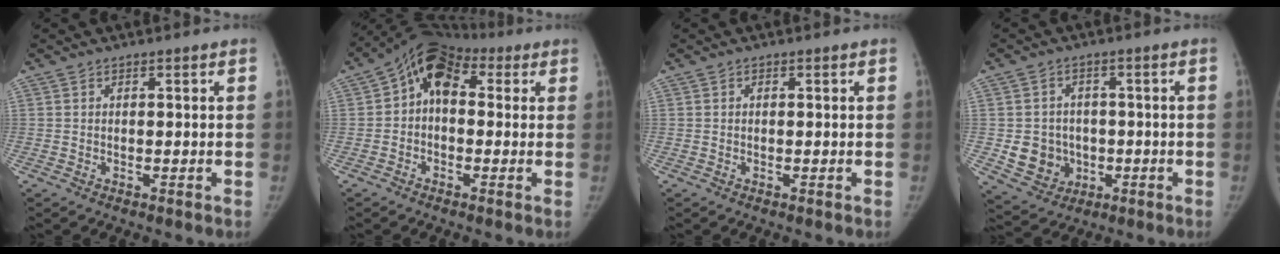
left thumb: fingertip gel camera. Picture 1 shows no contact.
{"total": 9.6, "force": [1.7, 6.8, 6.6], "torque": [-0.079, 0.031, 0.011]}
{"total": 0.0}
{"total": 7.8, "force": [-1.2, 7.2, 2.9], "torque": [-0.016, 0.007, -0.007]}